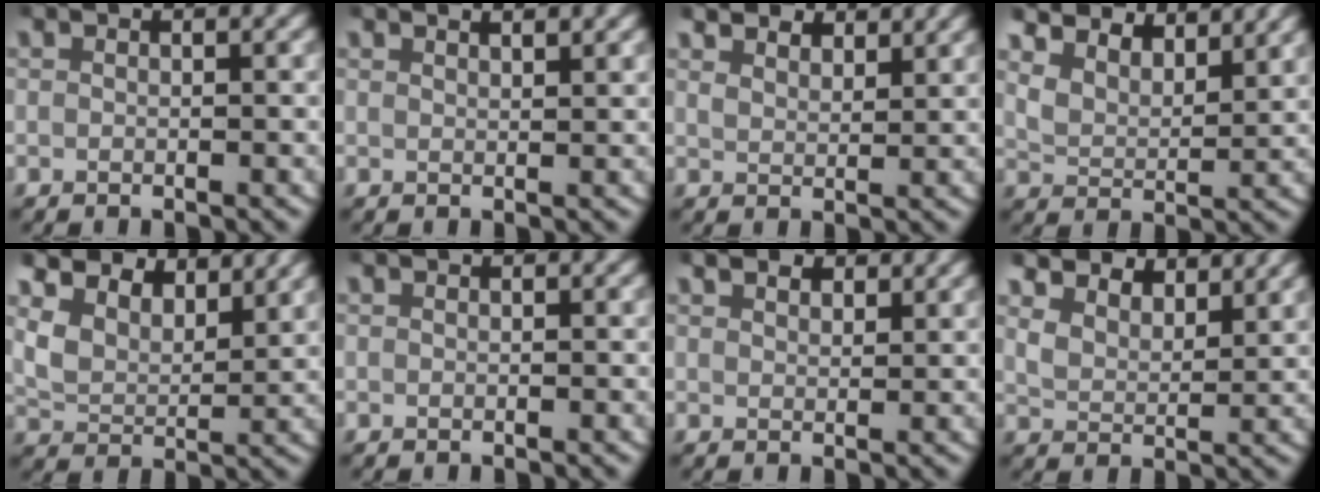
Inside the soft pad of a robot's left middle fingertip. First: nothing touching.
{"total": 1.7, "force": [1.5, 0.1, 0.6], "torque": [-0.008, -0.003, 0.027]}
{"total": 3.1, "force": [2.9, 0.8, 0.7], "torque": [-0.012, -0.005, 0.052]}
{"total": 5.8, "force": [4.4, 3.0, 2.4], "torque": [-0.056, -0.009, 0.072]}
{"total": 6.9, "force": [4.3, 4.4, 3.0], "torque": [-0.081, -0.010, 0.069]}
{"total": 0.0}
{"total": 2.1, "force": [1.8, 0.8, 0.7], "torque": [-0.008, -0.003, 0.032]}
{"total": 4.7, "force": [3.7, 2.3, 1.7], "torque": [-0.043, -0.012, 0.067]}